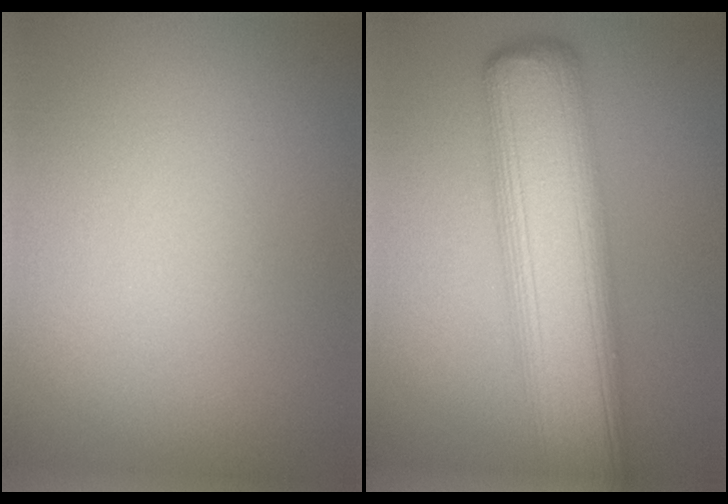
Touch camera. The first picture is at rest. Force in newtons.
{"total": 10.8, "press": 10.8, "slide": 0.5}